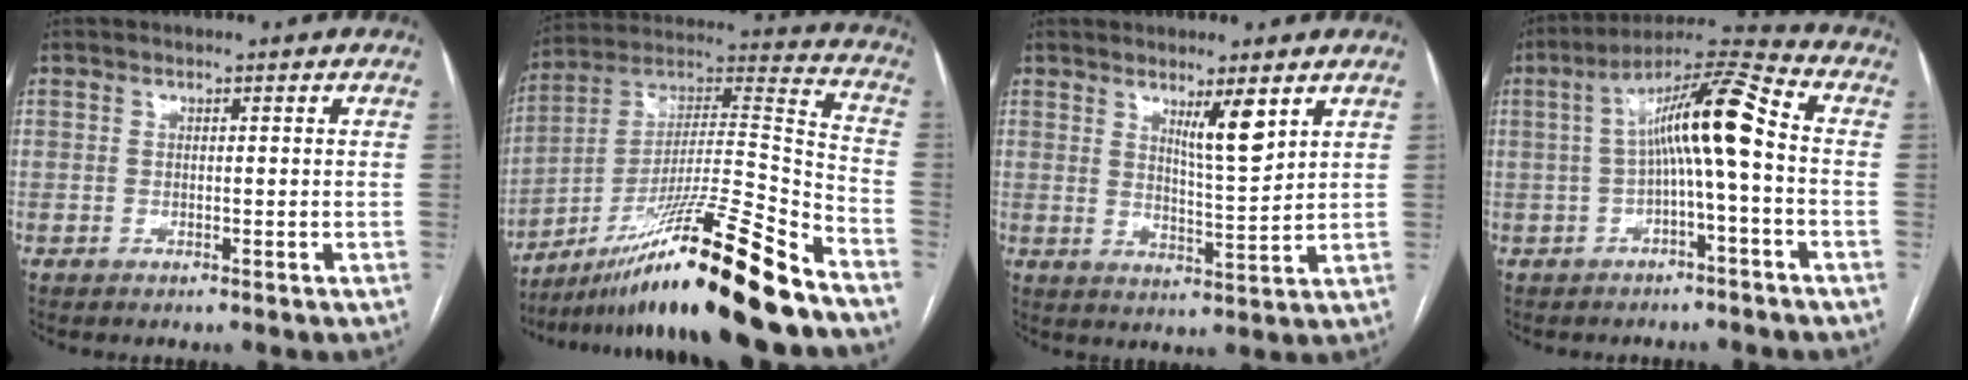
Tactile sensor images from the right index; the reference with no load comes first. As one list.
[{"total": 23.7, "force": [-17.2, -1.0, 16.3], "torque": [-0.261, -0.008, -0.300]}, {"total": 5.7, "force": [3.3, 0.3, 4.6], "torque": [-0.079, -0.014, 0.060]}, {"total": 10.9, "force": [-0.2, 0.7, 10.9], "torque": [-0.185, 0.037, -0.008]}]